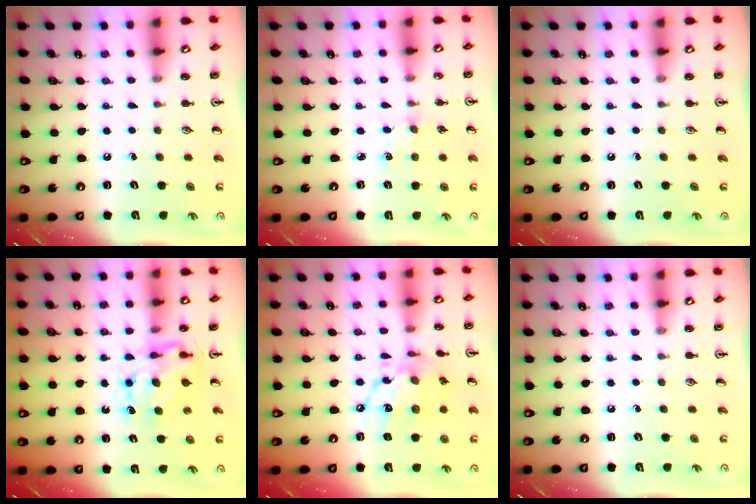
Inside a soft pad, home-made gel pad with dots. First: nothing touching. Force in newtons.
{"total": 2.1, "press": 2.1, "slide": 0.3}
{"total": 0.0}
{"total": 7.7, "press": 7.6, "slide": 0.6}
{"total": 13.0, "press": 13.0, "slide": 0.9}
{"total": 0.0}